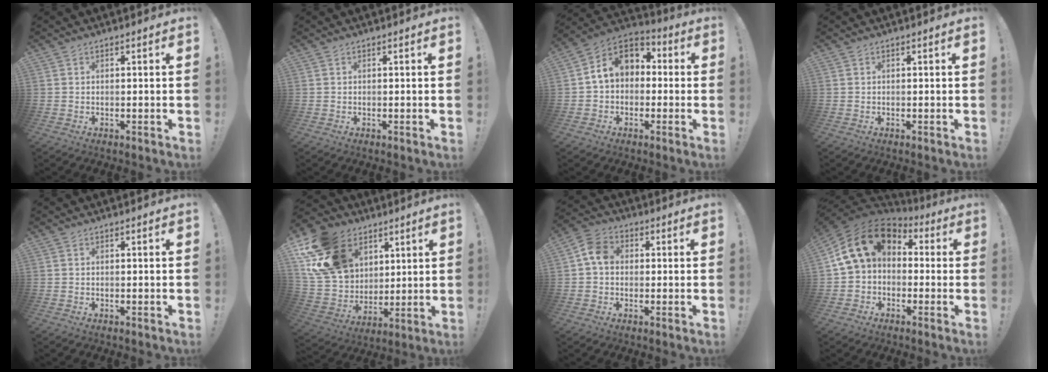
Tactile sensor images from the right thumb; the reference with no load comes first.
{"total": 0.0}
{"total": 10.1, "force": [1.7, 7.8, 6.2], "torque": [-0.096, 0.015, 0.038]}
{"total": 0.0}
{"total": 0.0}
{"total": 19.7, "force": [9.0, 15.0, 9.1], "torque": [-0.177, -0.038, 0.190]}
{"total": 7.0, "force": [0.6, 5.5, 4.3], "torque": [-0.072, 0.016, 0.013]}
{"total": 15.3, "force": [3.8, 10.8, 10.2], "torque": [-0.189, -0.005, 0.067]}